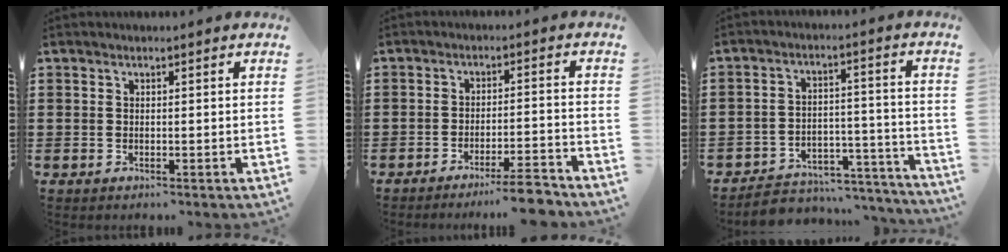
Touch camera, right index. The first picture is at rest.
{"total": 5.2, "force": [-4.7, -0.2, 2.4], "torque": [-0.038, -0.008, -0.087]}
{"total": 4.3, "force": [-3.9, 1.6, 0.5], "torque": [-0.015, 0.011, -0.082]}